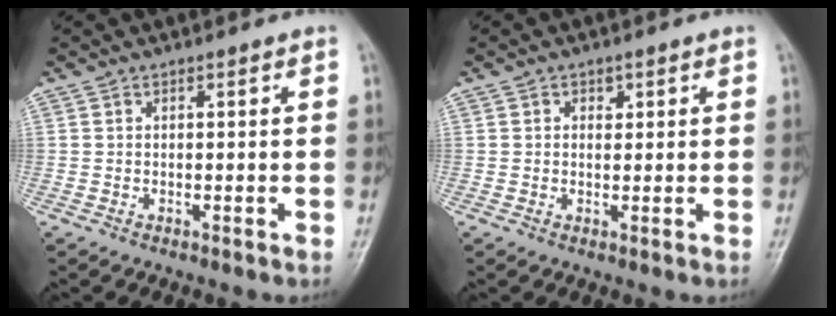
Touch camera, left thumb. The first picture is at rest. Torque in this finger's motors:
{"motor_torque": [0.33, 0.20, -0.38, -0.19, -0.03]}